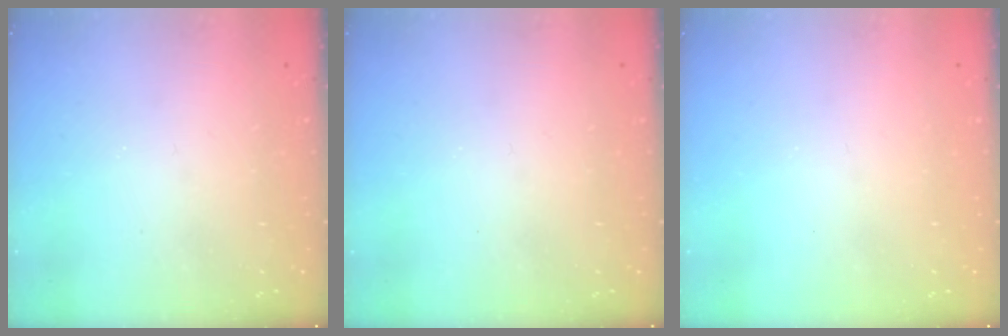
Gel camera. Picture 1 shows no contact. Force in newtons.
{"total": 0.0}
{"total": 0.0}